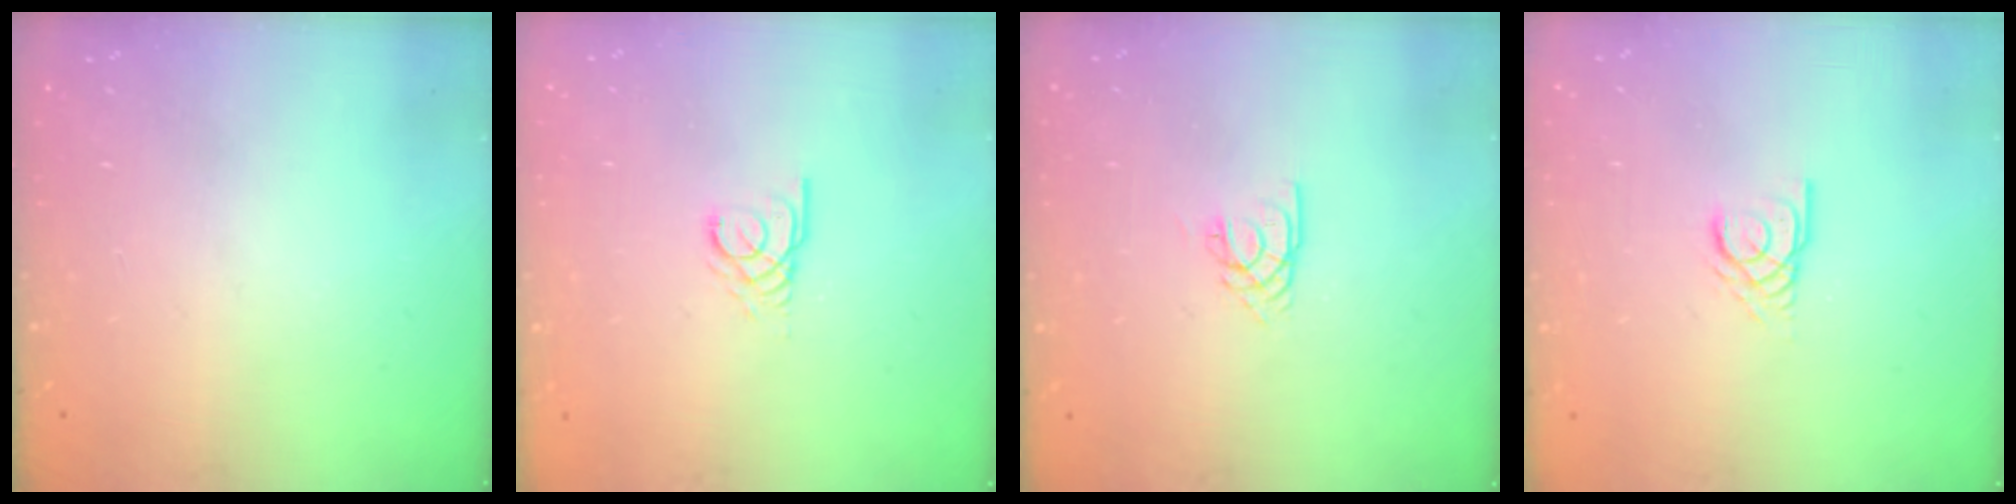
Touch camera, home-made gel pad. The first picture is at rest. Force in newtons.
{"total": 2.2, "press": 2.2, "slide": 0.2}
{"total": 2.1, "press": 2.1, "slide": 0.2}
{"total": 2.8, "press": 2.8, "slide": 0.1}